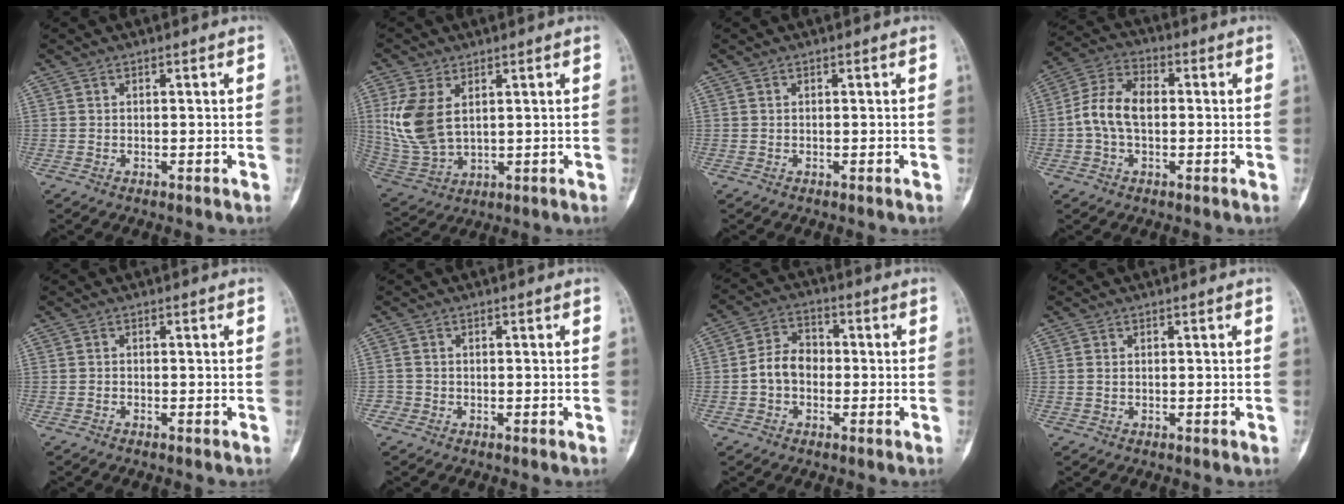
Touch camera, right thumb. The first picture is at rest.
{"total": 11.4, "force": [2.9, 6.9, 8.7], "torque": [-0.186, -0.011, 0.073]}
{"total": 0.0}
{"total": 9.2, "force": [-0.4, 5.9, 7.1], "torque": [-0.139, 0.030, -0.015]}
{"total": 0.0}
{"total": 1.2, "force": [-0.5, 1.1, -0.1], "torque": [0.007, 0.007, -0.014]}
{"total": 7.0, "force": [-1.0, 5.4, 4.3], "torque": [-0.063, 0.027, -0.030]}
{"total": 0.6, "force": [0.1, 0.4, 0.4], "torque": [-0.006, 0.001, 0.003]}